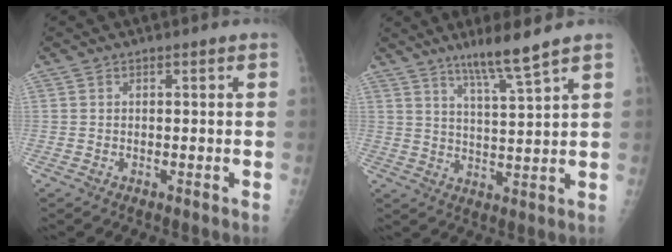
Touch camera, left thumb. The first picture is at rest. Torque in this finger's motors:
{"motor_torque": [0.21, -0.14, 0.51, -0.53, 0.02]}